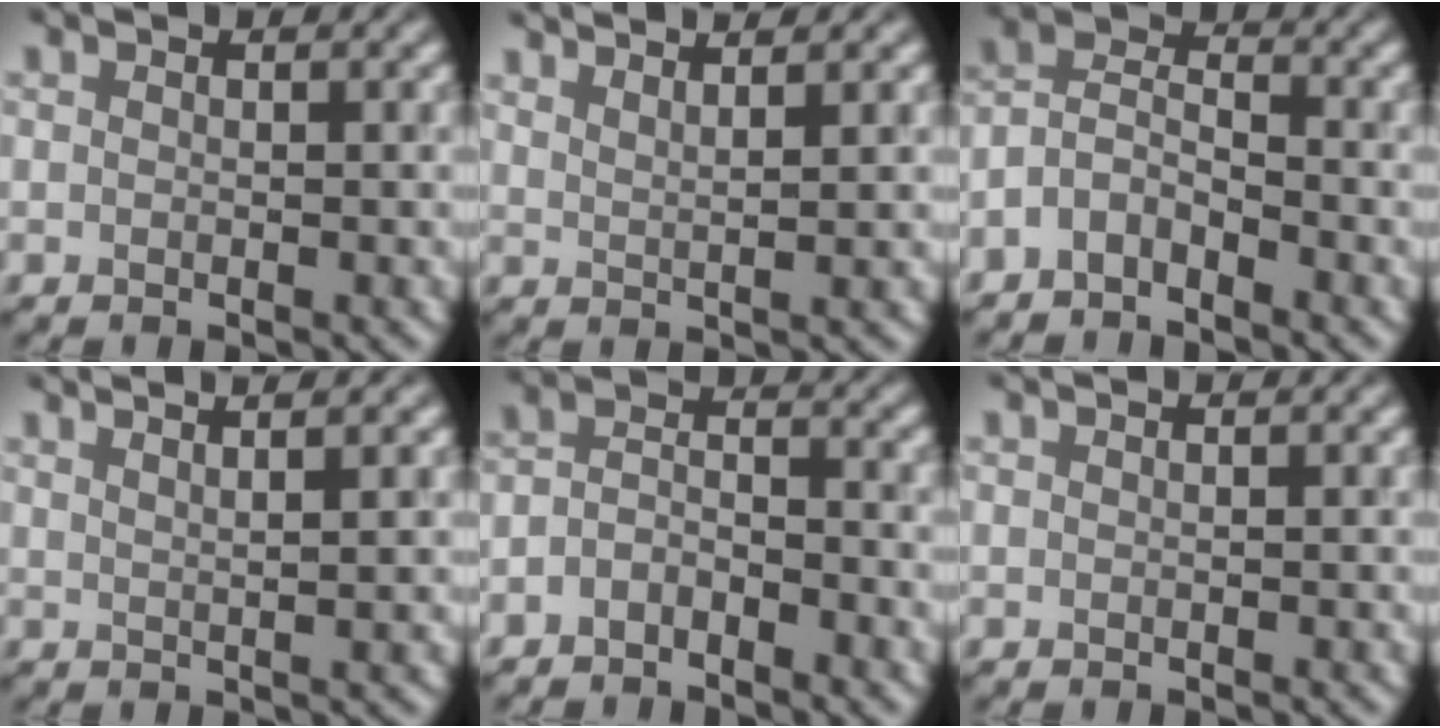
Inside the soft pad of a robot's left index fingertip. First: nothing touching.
{"total": 3.8, "force": [3.2, 0.8, 2.0], "torque": [-0.008, 0.022, 0.026]}
{"total": 3.0, "force": [-2.5, 1.2, 1.2], "torque": [-0.026, 0.012, -0.052]}
{"total": 5.3, "force": [3.7, 1.5, 3.5], "torque": [-0.027, 0.037, 0.025]}
{"total": 2.2, "force": [-1.8, 0.8, 1.0], "torque": [-0.027, 0.007, -0.033]}
{"total": 0.9, "force": [0.7, 0.4, 0.5], "torque": [0.002, 0.000, 0.003]}